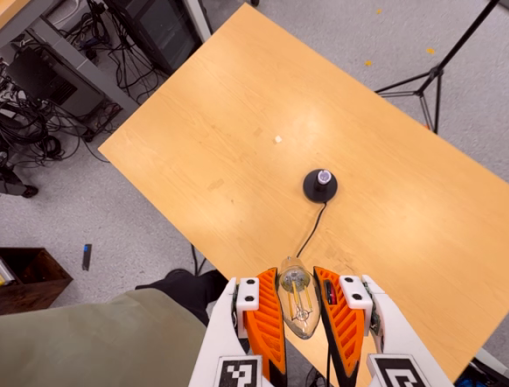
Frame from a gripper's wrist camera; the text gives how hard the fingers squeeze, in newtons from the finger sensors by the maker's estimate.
{"total": 21.1, "left": 23.2, "right": 19.1}